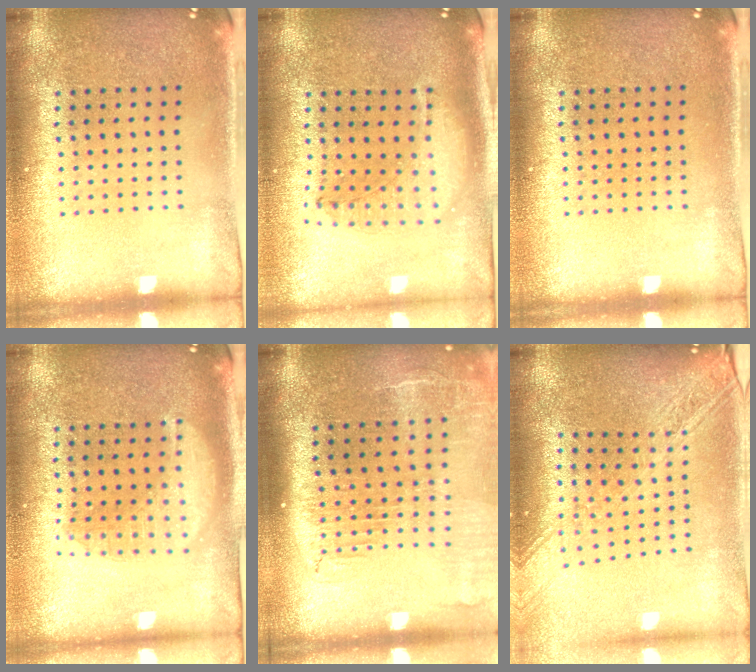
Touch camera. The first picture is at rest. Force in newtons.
{"total": 1.3, "press": 1.2, "slide": 0.4}
{"total": 0.0}
{"total": 1.8, "press": 1.8, "slide": 0.2}
{"total": 2.2, "press": 1.8, "slide": 1.3}
{"total": 2.5, "press": 2.0, "slide": 1.4}